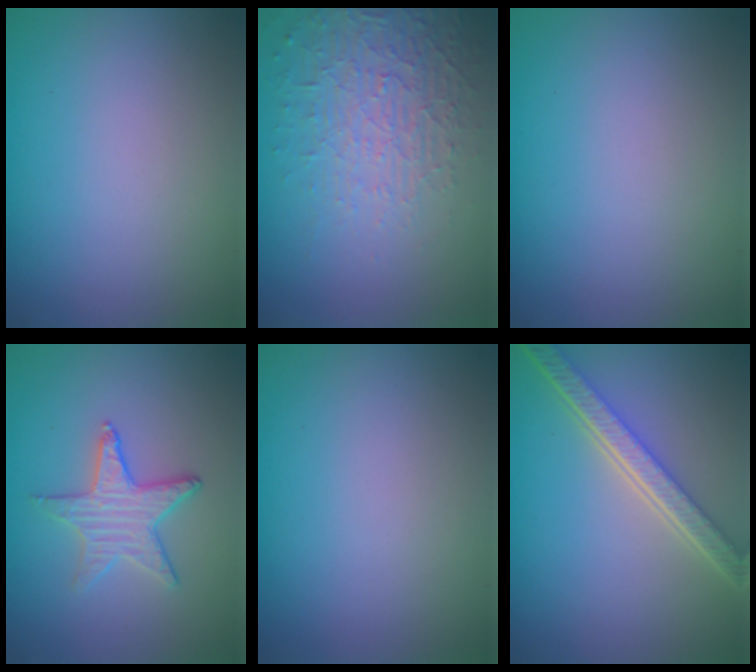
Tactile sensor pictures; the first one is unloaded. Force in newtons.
{"total": 5.3, "press": 3.2, "slide": 4.3}
{"total": 0.0}
{"total": 3.1, "press": 2.9, "slide": 1.1}
{"total": 0.0}
{"total": 5.4, "press": 4.0, "slide": 3.6}